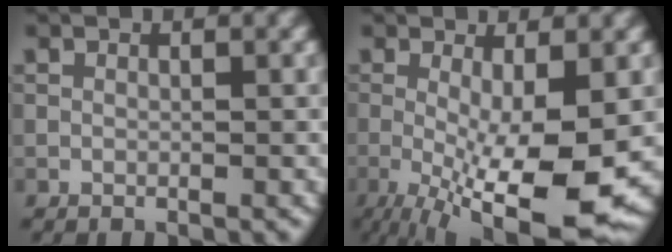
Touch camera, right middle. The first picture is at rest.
{"total": 11.1, "force": [-3.0, 2.9, 10.3], "torque": [-0.172, -0.025, -0.036]}